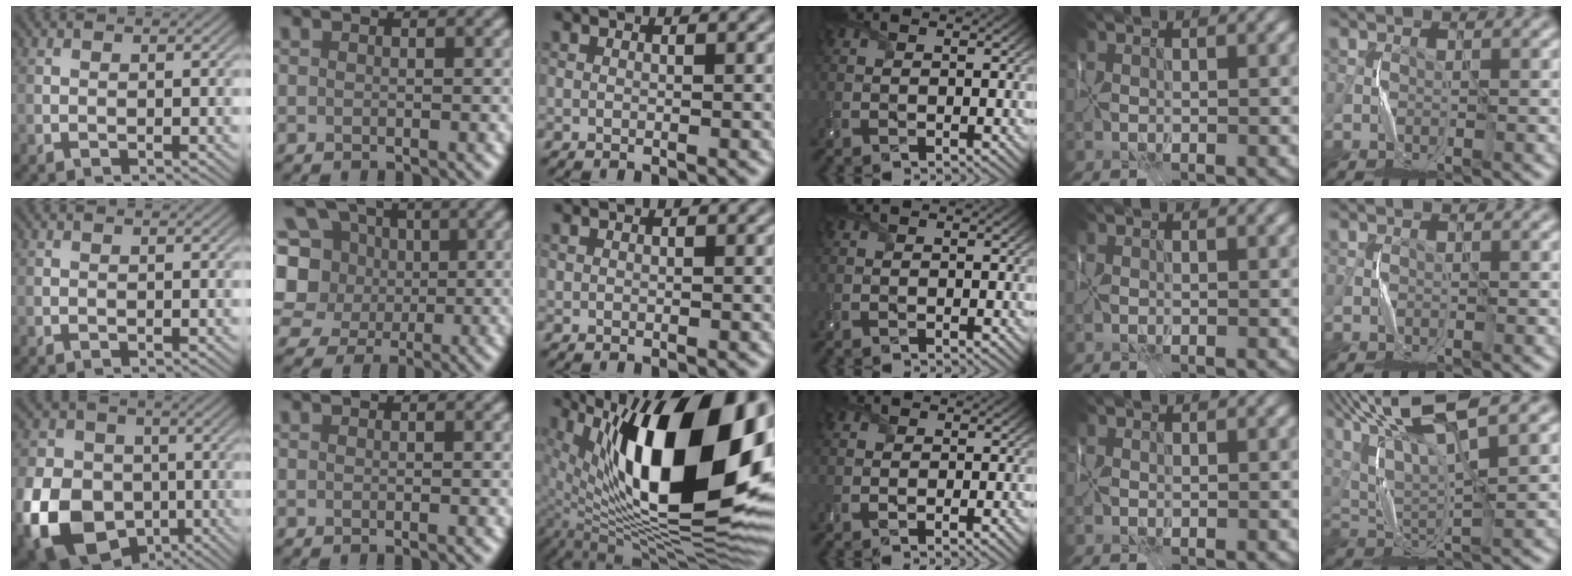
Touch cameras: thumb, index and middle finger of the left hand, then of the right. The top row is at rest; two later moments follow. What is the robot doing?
{"motion": "wrap", "object": "scarf"}